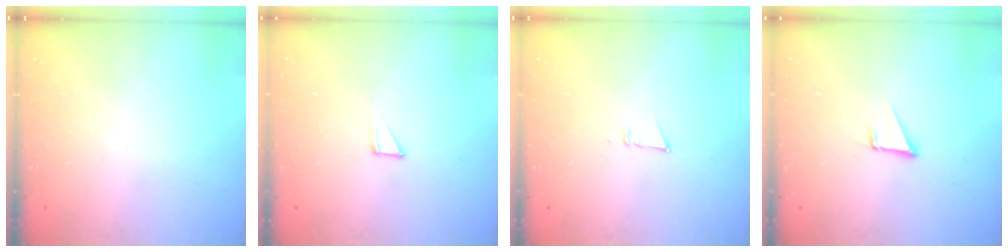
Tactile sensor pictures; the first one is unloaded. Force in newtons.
{"total": 3.6, "press": 3.6, "slide": 0.4}
{"total": 3.1, "press": 3.1, "slide": 0.7}
{"total": 1.7, "press": 1.7, "slide": 0.1}